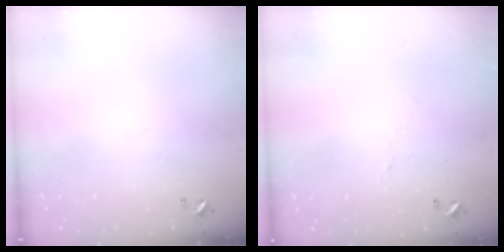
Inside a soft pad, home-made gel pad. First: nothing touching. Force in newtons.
{"total": 1.6, "press": 1.5, "slide": 0.5}